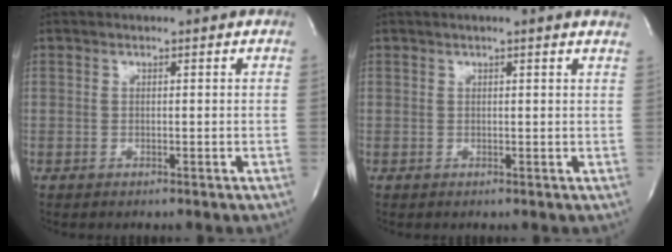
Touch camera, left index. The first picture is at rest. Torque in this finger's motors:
{"motor_torque": [0.17, -0.07, 0.08, -0.03]}